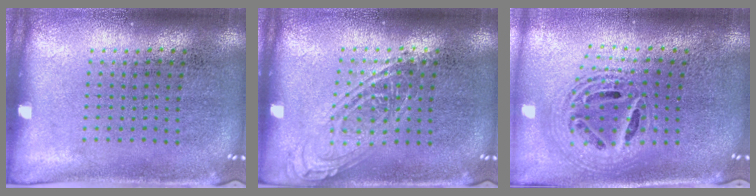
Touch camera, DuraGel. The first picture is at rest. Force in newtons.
{"total": 1.2, "press": 1.2, "slide": 0.1}
{"total": 2.2, "press": 1.6, "slide": 1.4}